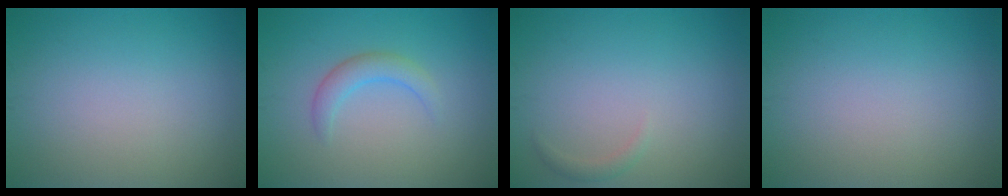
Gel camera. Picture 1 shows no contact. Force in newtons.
{"total": 2.1, "press": 2.1, "slide": 0.2}
{"total": 0.8, "press": 0.8, "slide": 0.0}
{"total": 0.0}